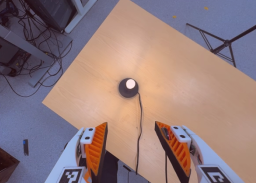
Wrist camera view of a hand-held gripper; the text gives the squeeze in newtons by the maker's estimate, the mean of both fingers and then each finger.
{"total": 0.0}